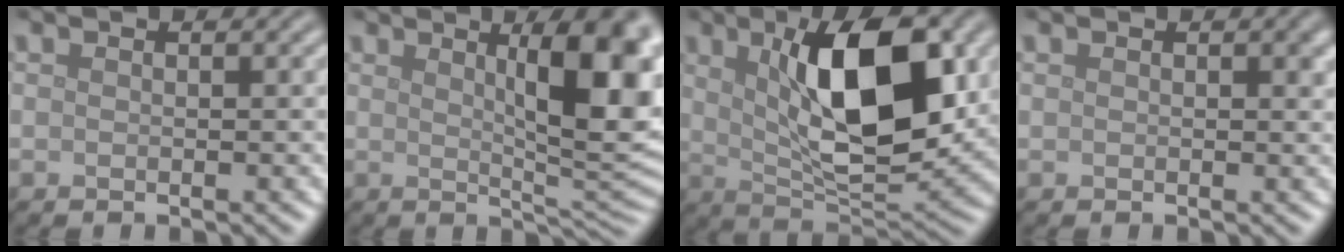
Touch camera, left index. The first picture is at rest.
{"total": 10.0, "force": [2.7, 2.8, 9.2], "torque": [-0.101, 0.006, 0.042]}
{"total": 10.9, "force": [2.9, 4.0, 9.7], "torque": [-0.150, -0.001, 0.049]}
{"total": 1.2, "force": [0.6, 0.6, 0.9], "torque": [-0.009, 0.000, 0.010]}